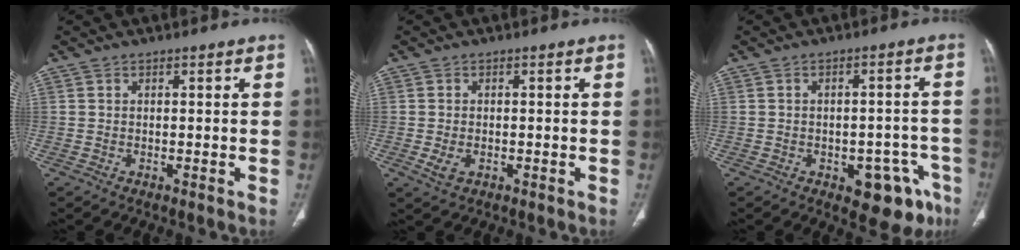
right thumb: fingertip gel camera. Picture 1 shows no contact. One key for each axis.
{"total": 2.8, "fx": -0.7, "fy": 1.8, "fz": 2.0, "tx": -0.044, "ty": 0.002, "tz": -0.008}
{"total": 10.9, "fx": -5.6, "fy": 5.8, "fz": 7.3, "tx": -0.053, "ty": 0.034, "tz": -0.065}